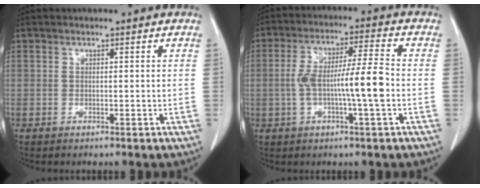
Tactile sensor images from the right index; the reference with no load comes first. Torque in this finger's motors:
{"motor_torque": [1.33, -0.31, 0.31, 0.17]}